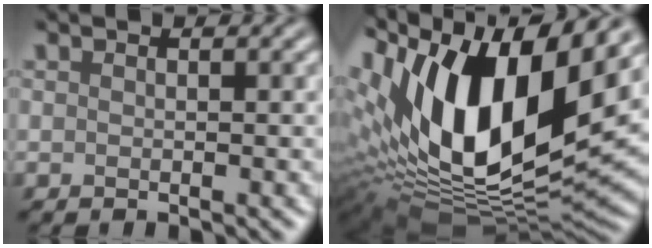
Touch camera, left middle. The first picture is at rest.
{"total": 17.0, "force": [5.2, 8.0, 14.1], "torque": [-0.272, 0.002, 0.081]}